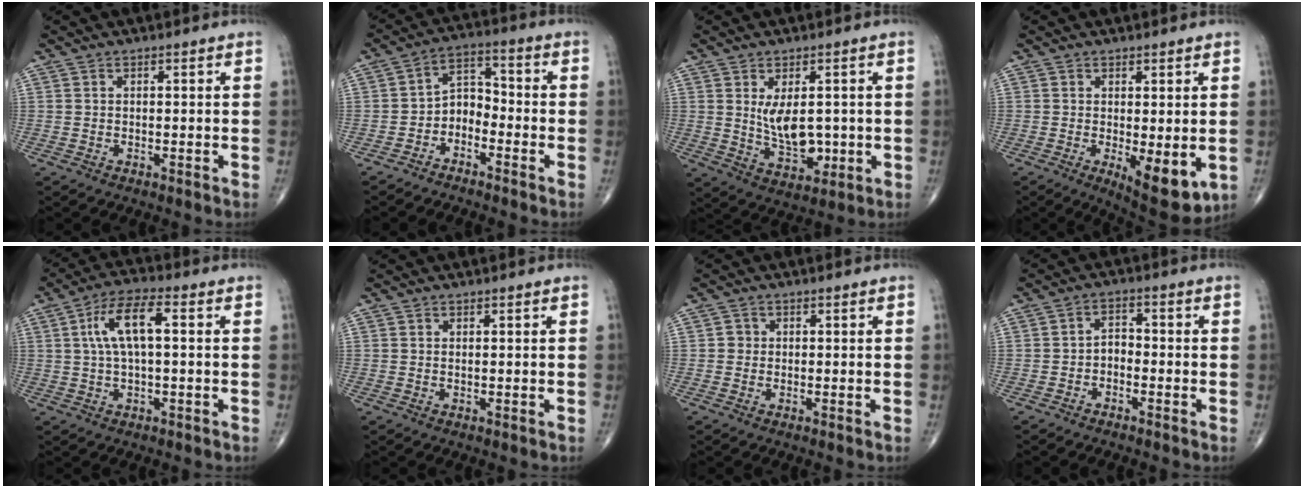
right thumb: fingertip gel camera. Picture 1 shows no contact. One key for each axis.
{"total": 5.9, "fx": -3.1, "fy": 3.9, "fz": 3.2, "tx": -0.036, "ty": 0.045, "tz": -0.067}
{"total": 8.5, "fx": 0.7, "fy": 4.8, "fz": 6.9, "tx": -0.094, "ty": -0.017, "tz": 0.027}
{"total": 8.7, "fx": -1.7, "fy": 3.3, "fz": 7.9, "tx": -0.103, "ty": -0.024, "tz": -0.016}
{"total": 9.0, "fx": 1.5, "fy": 3.2, "fz": 8.2, "tx": -0.163, "ty": 0.026, "tz": 0.025}
{"total": 0.0}
{"total": 1.4, "fx": 0.0, "fy": 1.3, "fz": 0.3, "tx": 0.003, "ty": 0.004, "tz": -0.003}
{"total": 2.9, "fx": -1.4, "fy": 1.9, "fz": 1.8, "tx": -0.021, "ty": 0.025, "tz": -0.031}